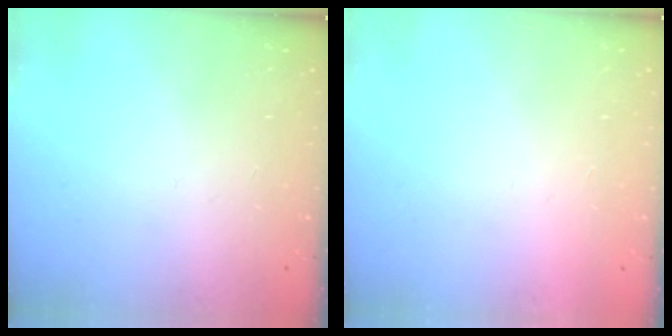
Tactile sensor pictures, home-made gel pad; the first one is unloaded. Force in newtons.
{"total": 1.5, "press": 1.5, "slide": 0.1}